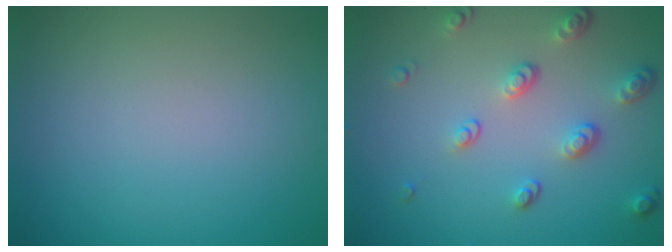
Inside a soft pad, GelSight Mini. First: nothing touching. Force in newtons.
{"total": 3.4, "press": 2.7, "slide": 2.2}